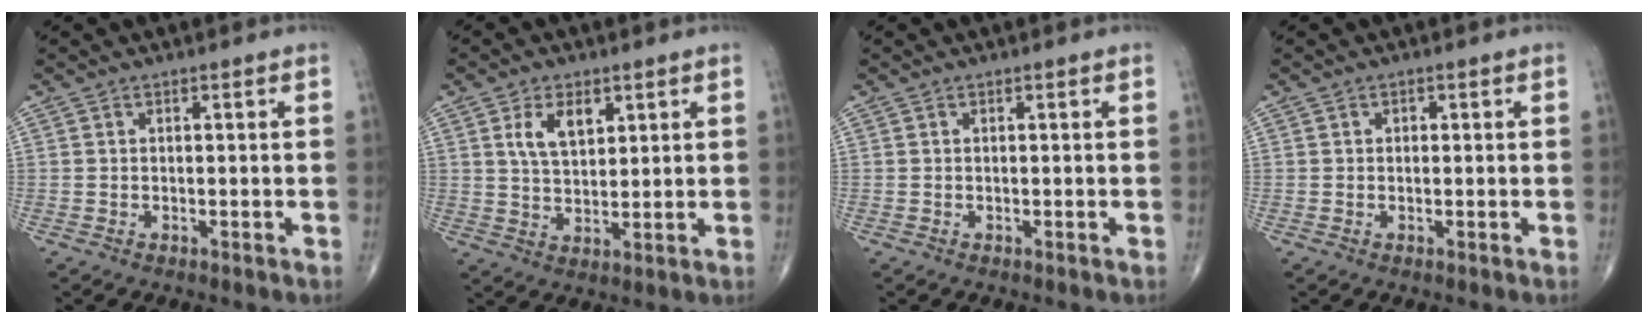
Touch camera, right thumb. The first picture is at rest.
{"total": 6.8, "force": [2.9, 3.8, 4.8], "torque": [-0.073, -0.015, 0.057]}
{"total": 0.0}
{"total": 0.8, "force": [0.1, 0.7, 0.3], "torque": [0.000, 0.001, 0.000]}